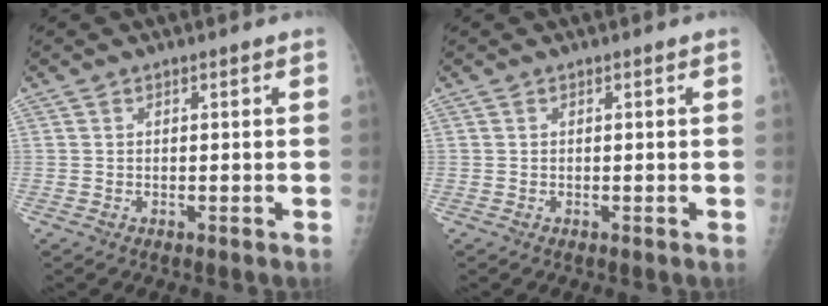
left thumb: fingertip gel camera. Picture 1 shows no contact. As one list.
[{"total": 0.0}]